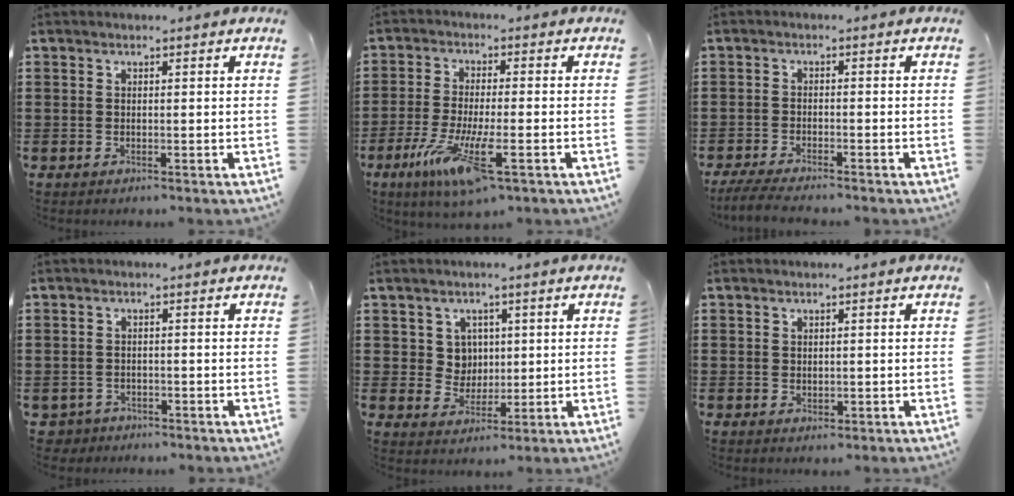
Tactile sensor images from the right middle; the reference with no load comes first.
{"total": 9.5, "force": [-4.0, 2.1, 8.3], "torque": [-0.177, -0.014, -0.073]}
{"total": 3.6, "force": [-3.4, 0.1, 1.1], "torque": [-0.034, -0.010, -0.072]}
{"total": 2.0, "force": [-1.8, 0.8, -0.2], "torque": [-0.006, -0.003, -0.041]}
{"total": 4.5, "force": [1.3, 4.2, 0.9], "torque": [-0.041, 0.012, 0.024]}
{"total": 0.8, "force": [0.2, 0.8, 0.2], "torque": [0.001, -0.003, 0.003]}